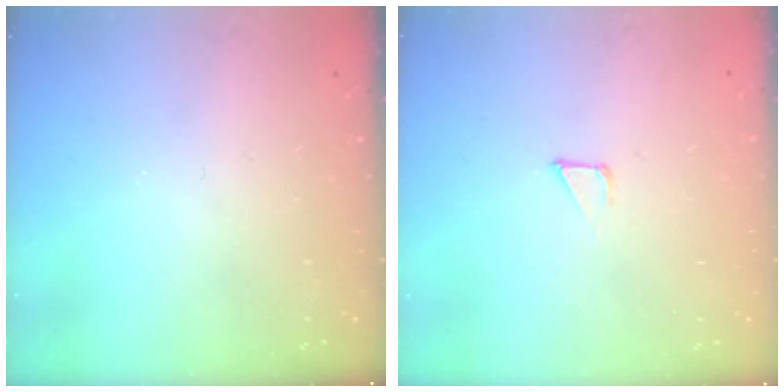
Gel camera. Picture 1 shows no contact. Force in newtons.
{"total": 1.7, "press": 1.7, "slide": 0.0}